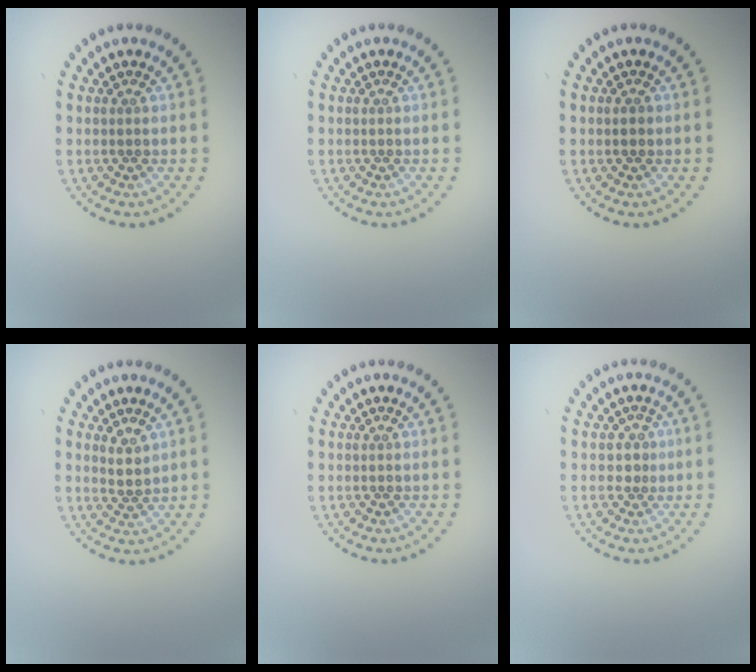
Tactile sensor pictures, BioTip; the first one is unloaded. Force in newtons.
{"total": 0.0}
{"total": 0.9, "press": 0.9, "slide": 0.0}
{"total": 1.8, "press": 1.4, "slide": 1.1}
{"total": 0.0}
{"total": 1.6, "press": 1.2, "slide": 1.1}